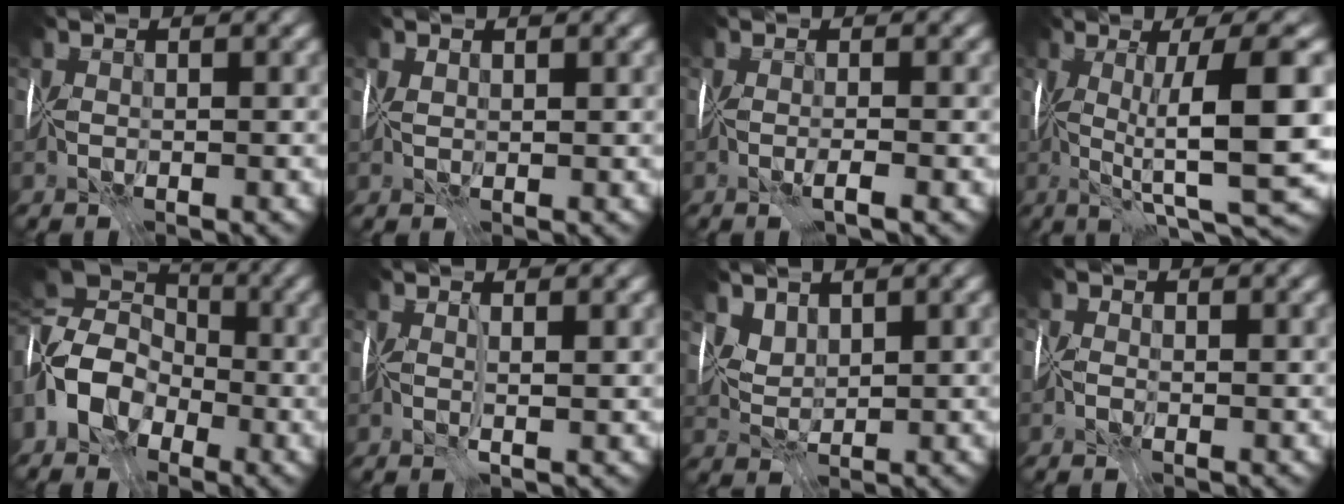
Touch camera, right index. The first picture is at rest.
{"total": 1.1, "force": [1.0, -0.4, -0.4], "torque": [0.011, 0.003, 0.021]}
{"total": 1.4, "force": [-0.6, -1.2, 0.2], "torque": [-0.004, -0.005, -0.011]}
{"total": 10.2, "force": [0.6, 0.4, 10.2], "torque": [-0.150, 0.005, 0.021]}
{"total": 8.7, "force": [-2.2, 6.7, 5.2], "torque": [-0.105, 0.000, -0.052]}
{"total": 1.2, "force": [0.7, -0.9, 0.2], "torque": [0.003, -0.002, 0.016]}
{"total": 2.2, "force": [2.2, 0.2, -0.1], "torque": [0.000, -0.017, 0.065]}
{"total": 0.6, "force": [-0.4, 0.4, 0.1], "torque": [0.009, 0.002, -0.007]}